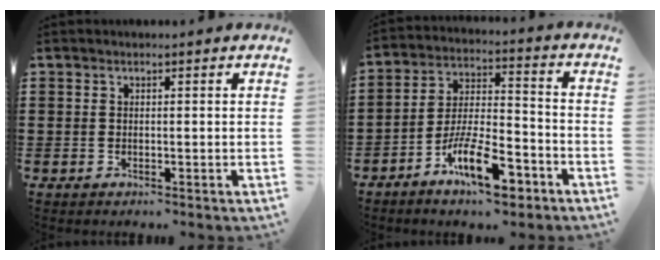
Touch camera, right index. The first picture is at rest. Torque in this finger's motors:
{"motor_torque": [0.74, 0.72, 0.59, 0.08]}